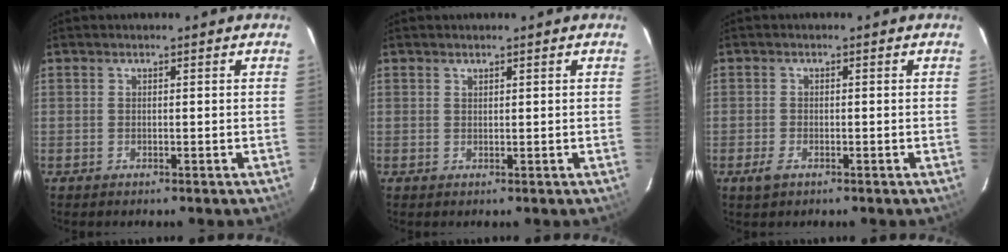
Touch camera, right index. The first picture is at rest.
{"total": 0.5, "force": [0.5, 0.2, 0.1], "torque": [-0.001, 0.002, 0.010]}
{"total": 2.3, "force": [-1.4, 1.2, 1.5], "torque": [-0.033, -0.004, -0.025]}